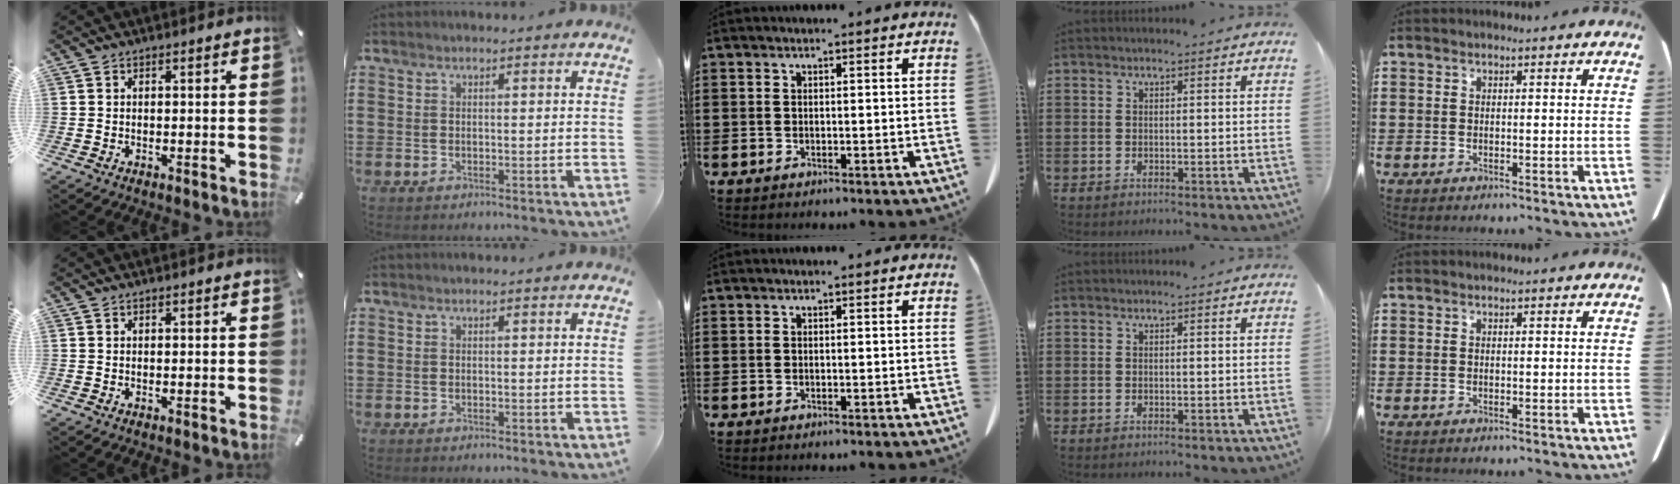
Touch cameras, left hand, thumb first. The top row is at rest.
{}